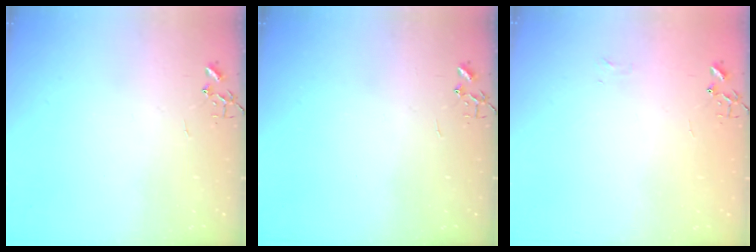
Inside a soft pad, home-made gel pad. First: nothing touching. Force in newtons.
{"total": 0.0}
{"total": 3.8, "press": 3.8, "slide": 0.6}